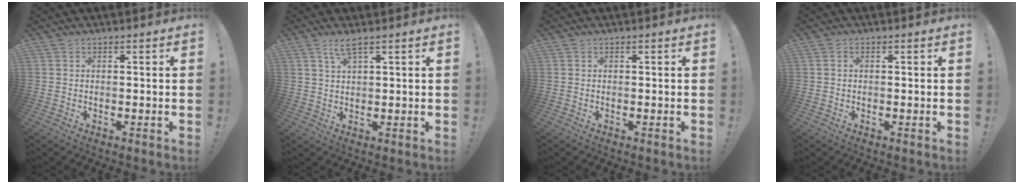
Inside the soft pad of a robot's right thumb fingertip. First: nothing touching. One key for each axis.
{"total": 3.9, "fx": 2.6, "fy": 0.8, "fz": 2.8, "tx": -0.054, "ty": -0.007, "tz": 0.046}
{"total": 0.0}
{"total": 0.7, "fx": 0.0, "fy": 0.5, "fz": 0.5, "tx": -0.016, "ty": 0.004, "tz": 0.000}